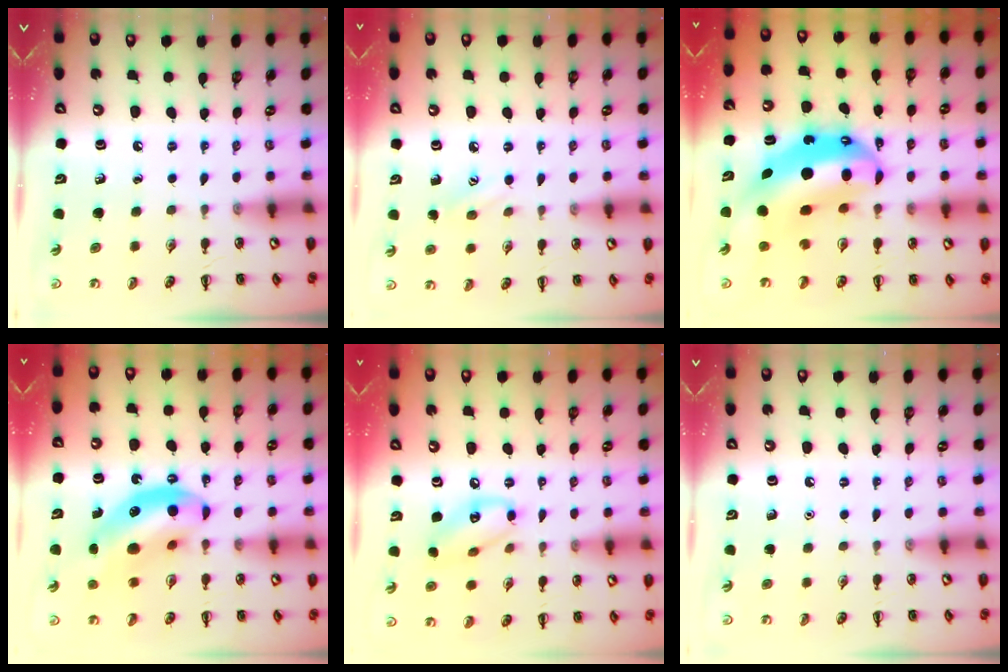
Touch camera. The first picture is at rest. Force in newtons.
{"total": 6.7, "press": 6.5, "slide": 1.6}
{"total": 12.3, "press": 11.9, "slide": 3.0}
{"total": 14.2, "press": 13.7, "slide": 3.6}
{"total": 10.6, "press": 10.5, "slide": 1.8}
{"total": 1.5, "press": 1.5, "slide": 0.1}